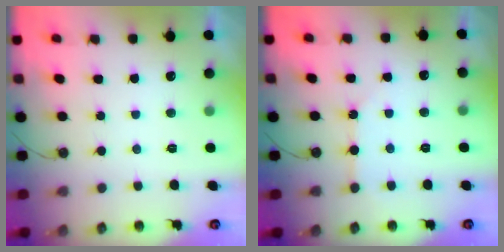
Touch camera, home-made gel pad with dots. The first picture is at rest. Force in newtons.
{"total": 2.3, "press": 2.3, "slide": 0.4}